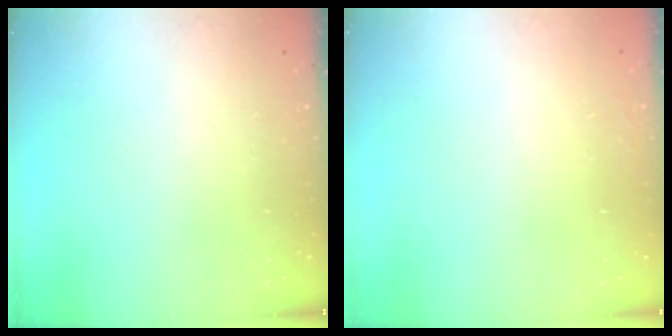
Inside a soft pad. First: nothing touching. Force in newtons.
{"total": 1.5, "press": 1.5, "slide": 0.1}